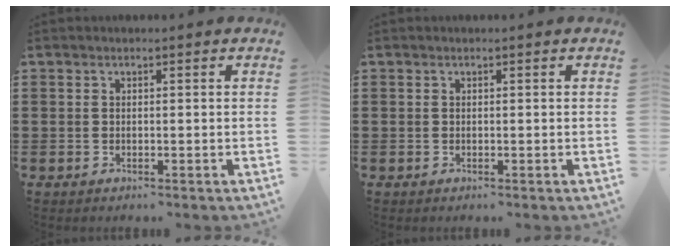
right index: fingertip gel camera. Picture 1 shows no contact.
{"total": 0.0}